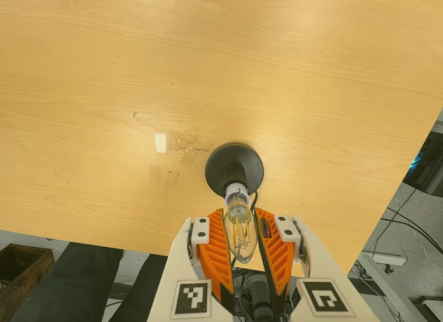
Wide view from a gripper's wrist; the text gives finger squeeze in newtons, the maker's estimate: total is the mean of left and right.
{"total": 12.8, "left": 13.5, "right": 12.1}